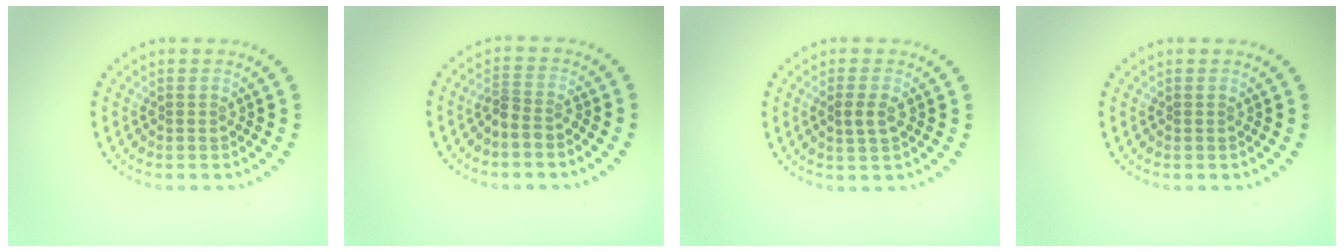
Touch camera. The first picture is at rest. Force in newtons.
{"total": 1.8, "press": 1.3, "slide": 1.2}
{"total": 1.9, "press": 1.8, "slide": 0.4}
{"total": 0.0}